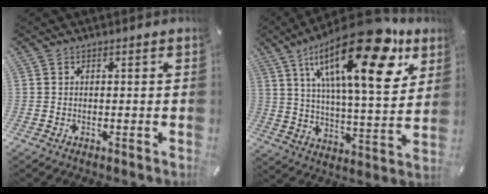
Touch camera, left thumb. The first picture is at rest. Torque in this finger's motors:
{"motor_torque": [2.19, 2.69, 1.51, -1.26, 0.84]}